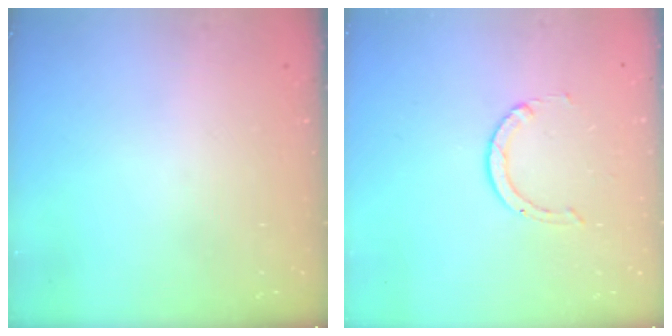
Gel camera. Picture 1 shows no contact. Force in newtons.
{"total": 1.5, "press": 1.5, "slide": 0.2}